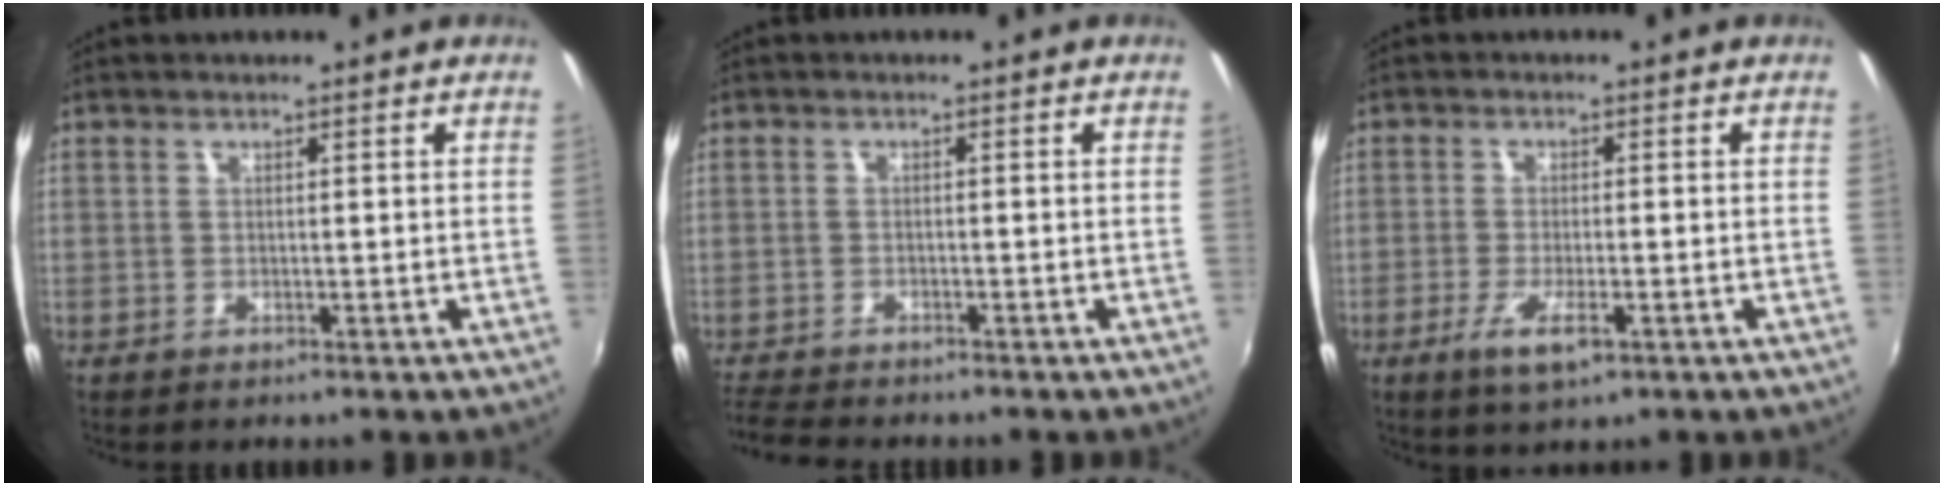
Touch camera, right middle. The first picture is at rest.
{"total": 5.5, "force": [-5.1, 0.7, 1.7], "torque": [-0.056, -0.025, -0.095]}
{"total": 5.6, "force": [-2.8, 1.4, 4.7], "torque": [-0.101, -0.015, -0.050]}